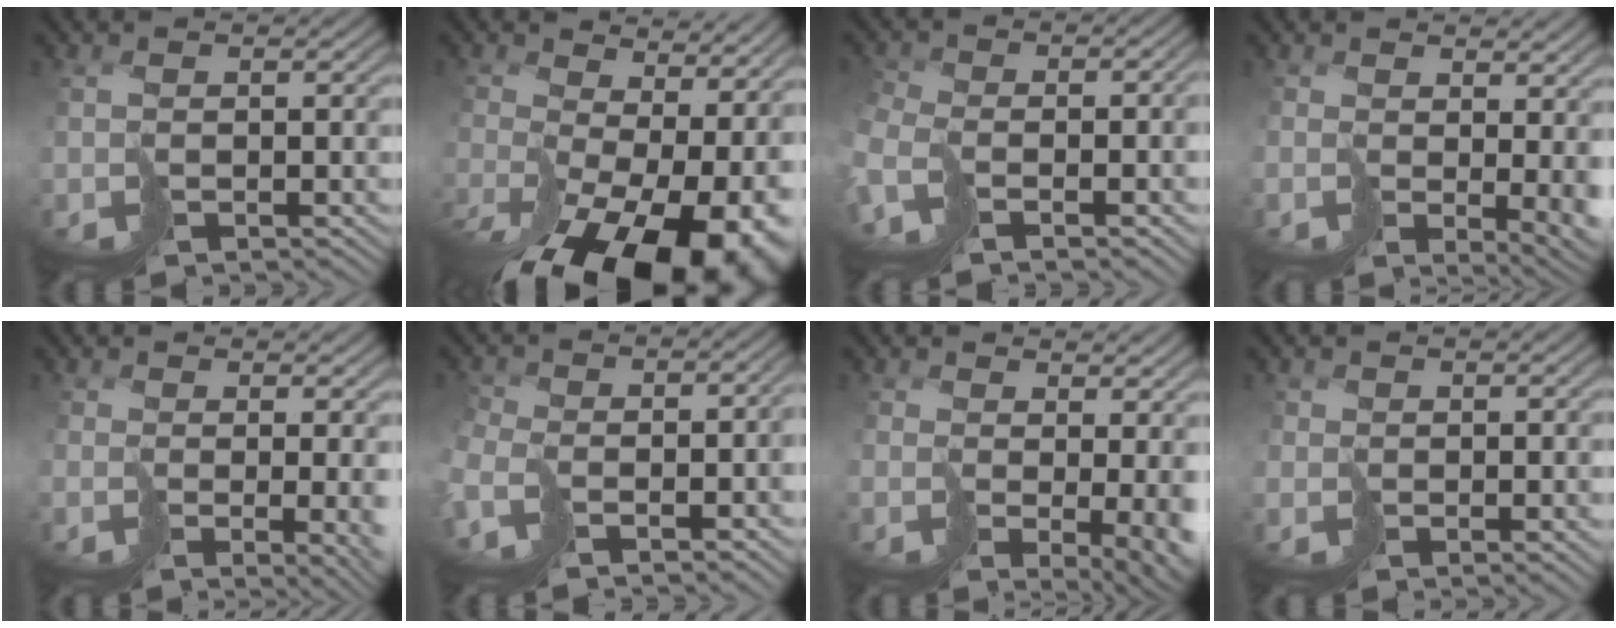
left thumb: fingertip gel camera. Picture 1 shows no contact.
{"total": 16.0, "force": [-5.6, 8.4, 12.5], "torque": [-0.205, -0.045, -0.046]}
{"total": 5.5, "force": [-3.9, 1.7, 3.5], "torque": [-0.079, -0.015, -0.063]}
{"total": 3.4, "force": [0.6, 1.5, 3.0], "torque": [-0.038, -0.024, 0.021]}
{"total": 3.6, "force": [-0.3, 0.4, 3.5], "torque": [-0.048, -0.020, 0.017]}
{"total": 5.9, "force": [-4.0, 2.1, 3.9], "torque": [-0.076, -0.017, -0.061]}
{"total": 5.9, "force": [0.1, 1.8, 5.6], "torque": [-0.090, -0.026, 0.019]}
{"total": 1.1, "force": [0.5, -0.1, -1.0], "torque": [0.020, 0.000, 0.006]}